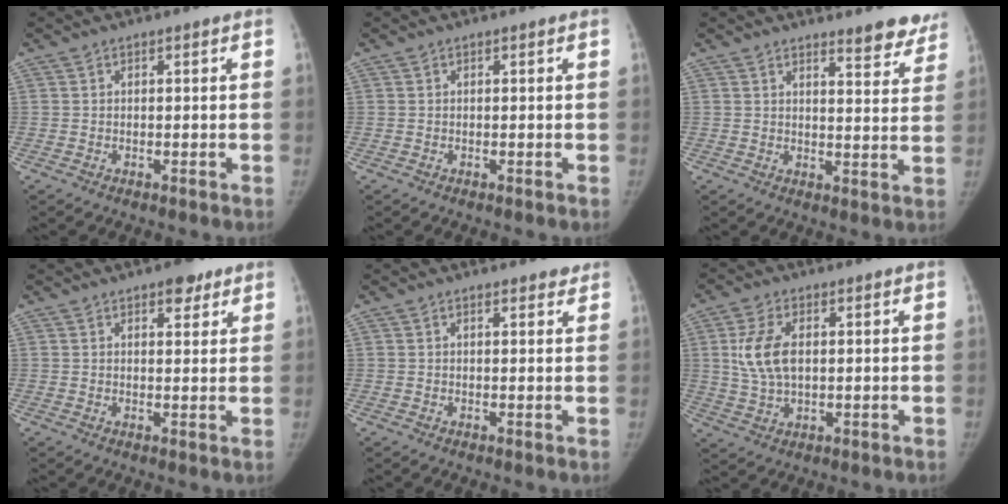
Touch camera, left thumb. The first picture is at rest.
{"total": 0.0}
{"total": 6.9, "force": [5.8, 1.8, 3.1], "torque": [-0.012, -0.042, 0.066]}
{"total": 4.7, "force": [3.0, 2.2, 2.8], "torque": [-0.019, -0.014, 0.039]}
{"total": 2.2, "force": [1.8, 0.8, 0.9], "torque": [0.000, -0.006, 0.020]}
{"total": 8.6, "force": [1.6, 4.9, 6.9], "torque": [-0.144, -0.004, 0.036]}